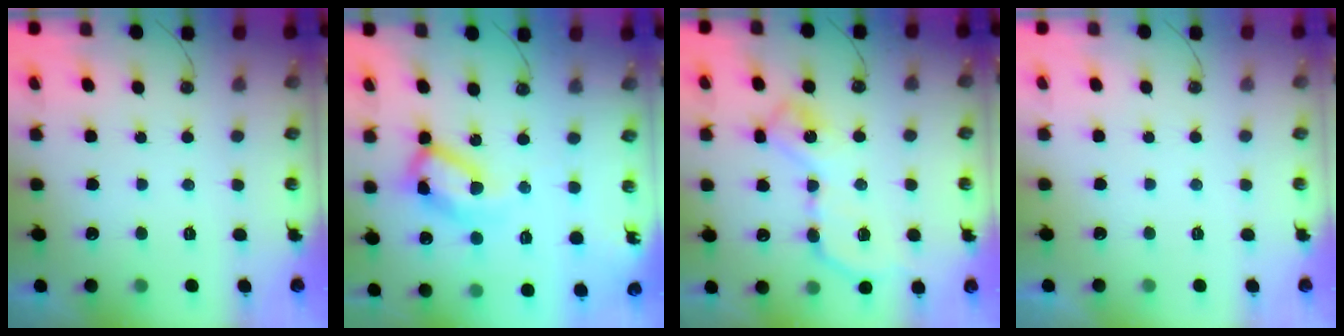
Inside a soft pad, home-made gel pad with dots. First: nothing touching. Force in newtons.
{"total": 17.2, "press": 17.2, "slide": 1.5}
{"total": 13.1, "press": 13.1, "slide": 0.6}
{"total": 0.0}